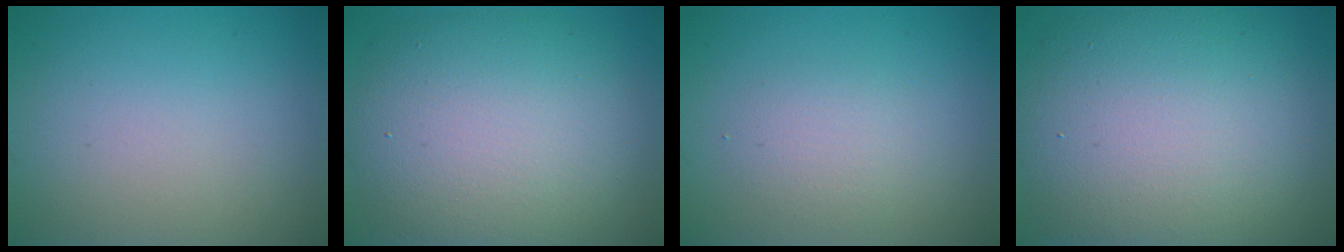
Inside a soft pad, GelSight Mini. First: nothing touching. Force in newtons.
{"total": 10.1, "press": 10.0, "slide": 1.1}
{"total": 1.9, "press": 1.9, "slide": 0.0}
{"total": 13.5, "press": 13.5, "slide": 1.1}